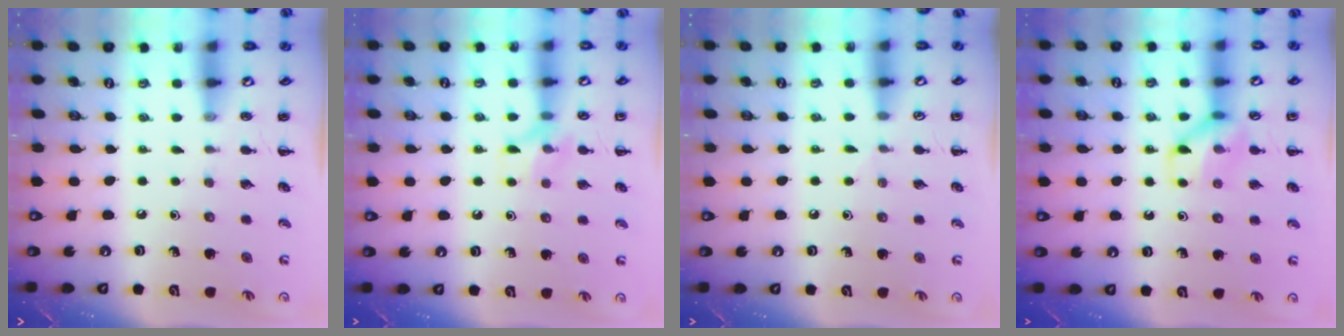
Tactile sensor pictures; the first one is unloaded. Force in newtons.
{"total": 8.1, "press": 8.0, "slide": 1.2}
{"total": 3.5, "press": 3.3, "slide": 1.4}
{"total": 10.7, "press": 10.7, "slide": 1.0}